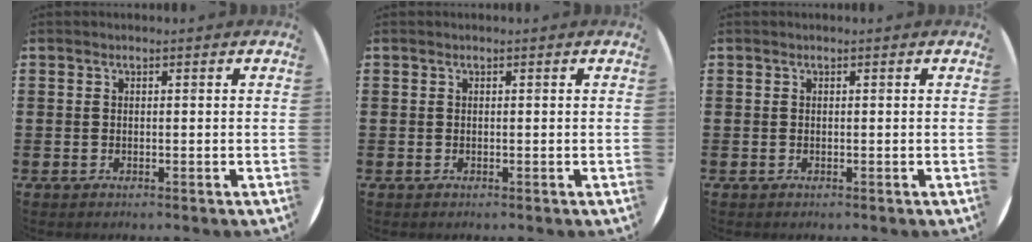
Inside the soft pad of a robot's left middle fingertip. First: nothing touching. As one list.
[{"total": 0.0}, {"total": 0.0}]